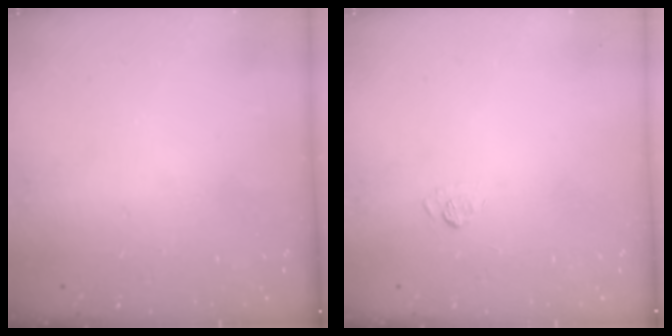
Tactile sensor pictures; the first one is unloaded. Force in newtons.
{"total": 7.5, "press": 7.3, "slide": 1.4}